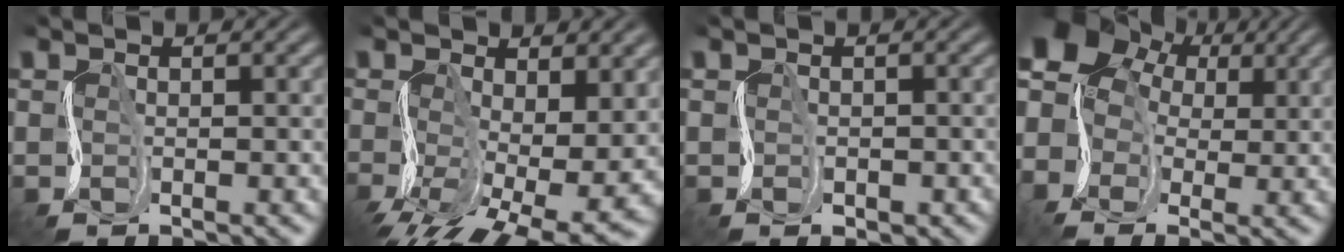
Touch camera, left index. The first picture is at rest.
{"total": 11.1, "force": [-3.2, 5.2, 9.3], "torque": [-0.153, -0.033, -0.044]}
{"total": 1.0, "force": [-0.2, 0.9, 0.3], "torque": [-0.002, -0.002, -0.005]}
{"total": 9.2, "force": [0.9, 7.7, 4.9], "torque": [-0.103, 0.025, -0.004]}